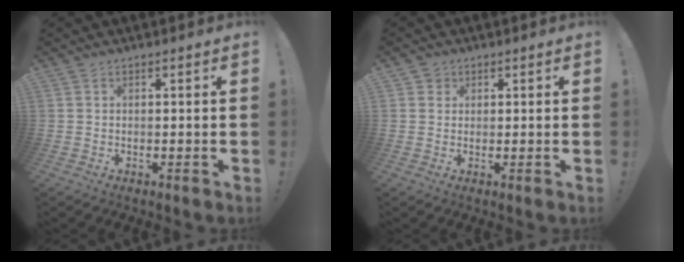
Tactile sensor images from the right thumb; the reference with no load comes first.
{"total": 2.1, "force": [1.1, 1.8, 0.3], "torque": [-0.003, -0.002, 0.018]}